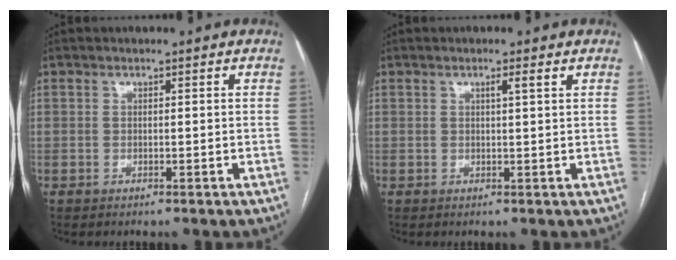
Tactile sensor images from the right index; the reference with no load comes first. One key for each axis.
{"total": 1.2, "fx": 0.7, "fy": -0.2, "fz": 1.0, "tx": -0.019, "ty": 0.000, "tz": 0.011}